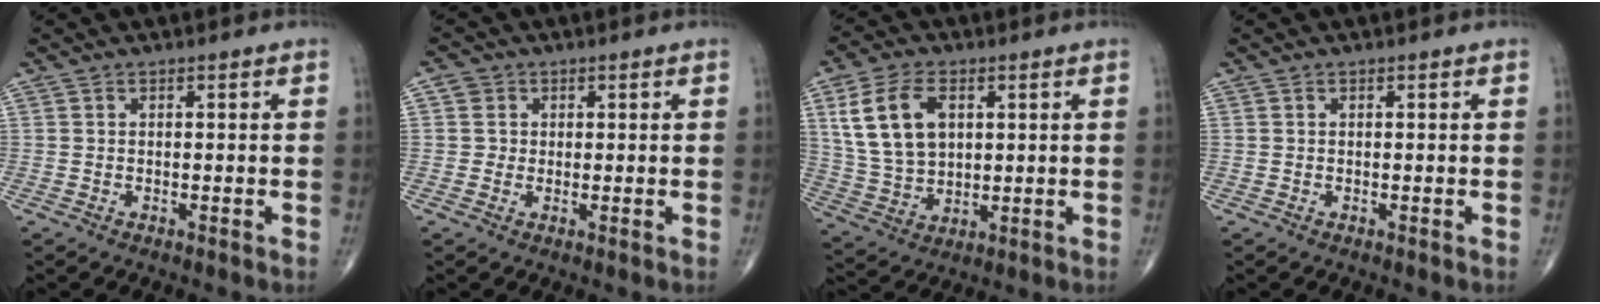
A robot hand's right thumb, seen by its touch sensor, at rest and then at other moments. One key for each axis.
{"total": 2.6, "fx": 0.5, "fy": 2.5, "fz": 0.4, "tx": 0.009, "ty": 0.002, "tz": 0.004}
{"total": 12.6, "fx": 3.9, "fy": 7.9, "fz": 9.0, "tx": -0.169, "ty": -0.006, "tz": 0.083}
{"total": 0.0}